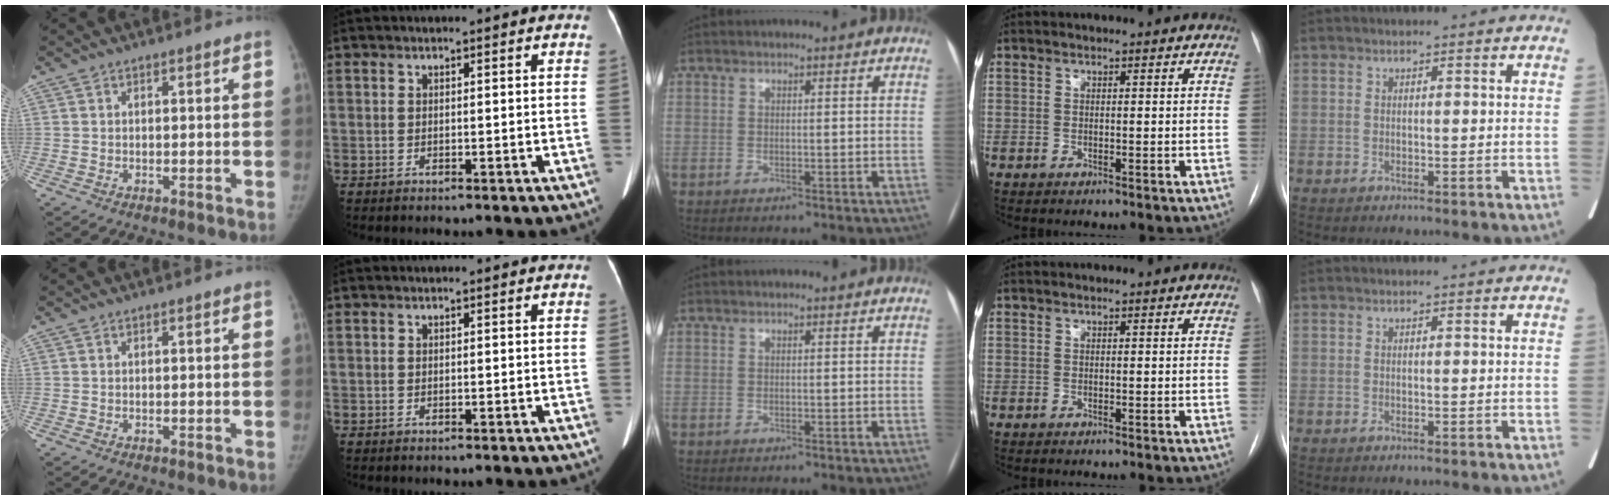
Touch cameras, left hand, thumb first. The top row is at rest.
{}